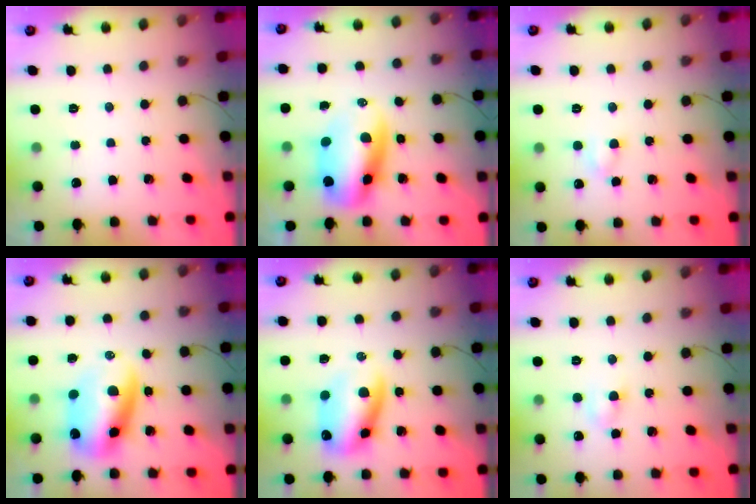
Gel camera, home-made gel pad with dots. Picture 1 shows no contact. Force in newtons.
{"total": 10.7, "press": 10.4, "slide": 2.7}
{"total": 3.4, "press": 3.1, "slide": 1.3}
{"total": 10.8, "press": 10.4, "slide": 2.7}
{"total": 12.4, "press": 12.0, "slide": 3.1}
{"total": 3.3, "press": 3.1, "slide": 1.1}